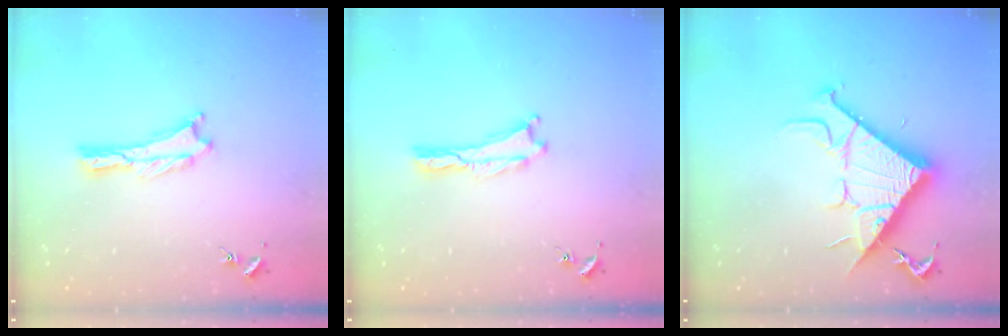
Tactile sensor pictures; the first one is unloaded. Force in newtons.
{"total": 0.0}
{"total": 12.4, "press": 12.4, "slide": 0.2}